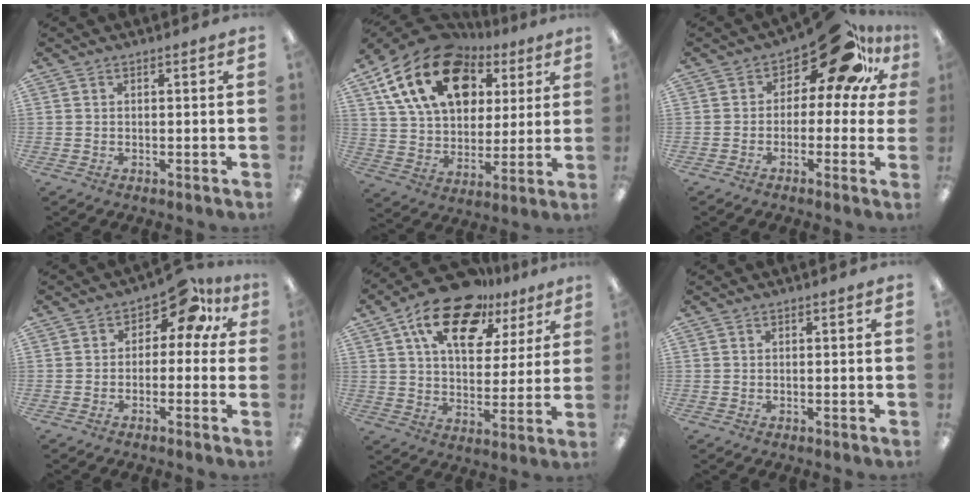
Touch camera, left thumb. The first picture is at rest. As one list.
[{"total": 21.8, "force": [10.7, 14.4, 12.5], "torque": [-0.229, -0.040, 0.193]}, {"total": 15.2, "force": [9.2, 7.2, 9.6], "torque": [-0.148, -0.063, 0.155]}, {"total": 8.2, "force": [4.0, 4.5, 5.5], "torque": [-0.077, -0.025, 0.066]}, {"total": 17.8, "force": [11.1, 9.1, 10.5], "torque": [-0.181, -0.047, 0.194]}, {"total": 0.0}]